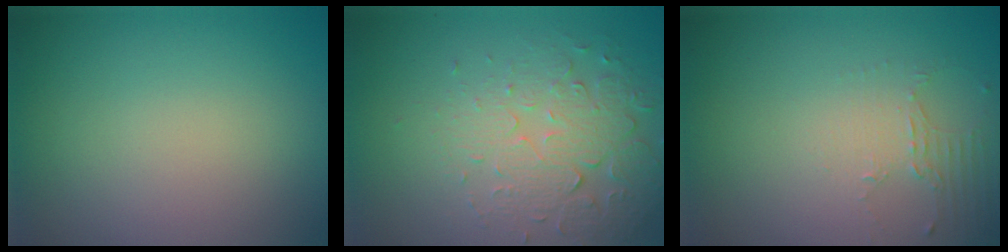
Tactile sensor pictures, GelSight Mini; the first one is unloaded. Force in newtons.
{"total": 5.5, "press": 3.6, "slide": 4.1}
{"total": 2.0, "press": 1.5, "slide": 1.4}